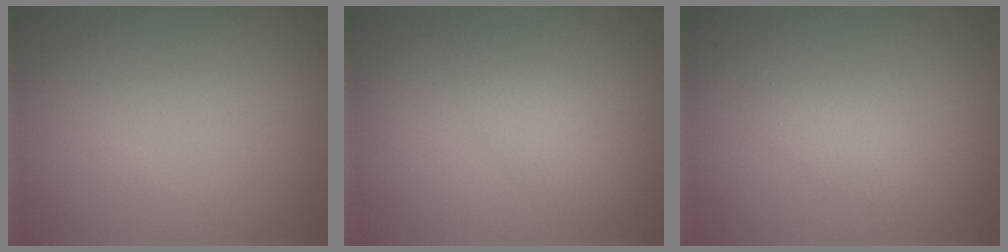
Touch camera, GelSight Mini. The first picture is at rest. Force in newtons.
{"total": 1.8, "press": 1.8, "slide": 0.0}
{"total": 1.2, "press": 1.2, "slide": 0.0}